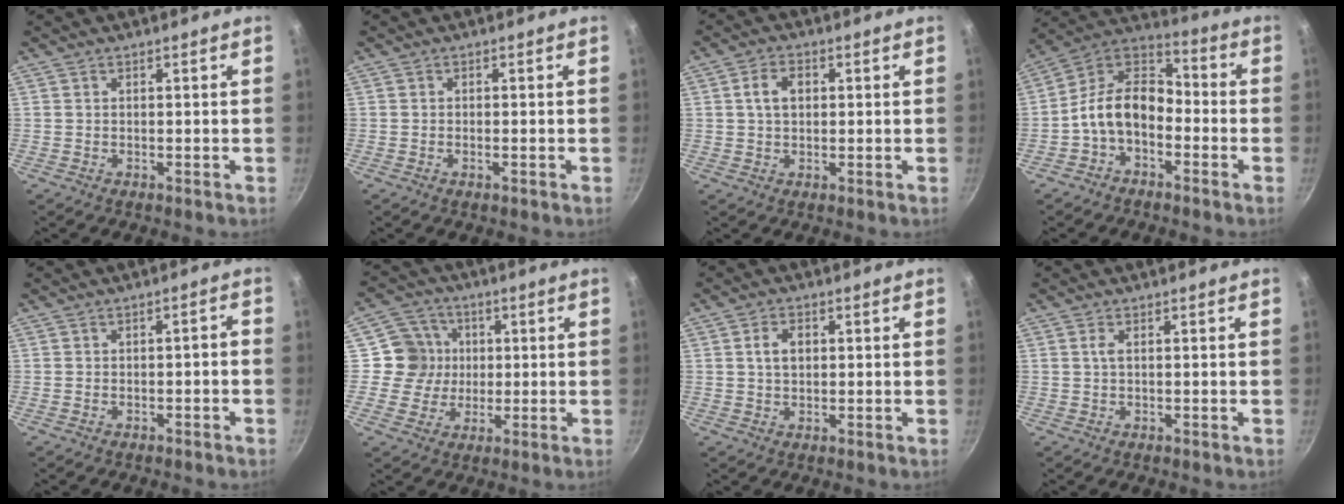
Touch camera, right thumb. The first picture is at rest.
{"total": 1.0, "force": [-0.4, 0.3, 0.8], "torque": [-0.019, 0.004, -0.010]}
{"total": 4.5, "force": [0.8, 3.1, 3.2], "torque": [-0.042, 0.008, 0.010]}
{"total": 12.2, "force": [-3.8, 8.1, 8.4], "torque": [-0.130, 0.062, -0.096]}
{"total": 2.3, "force": [-1.4, 0.9, 1.5], "torque": [-0.025, 0.025, -0.015]}
{"total": 8.3, "force": [0.7, 8.1, 1.6], "torque": [0.014, 0.013, -0.002]}
{"total": 3.7, "force": [0.6, 2.5, 2.6], "torque": [-0.032, 0.005, 0.009]}
{"total": 1.1, "force": [0.2, 0.3, 1.0], "torque": [-0.021, 0.001, 0.005]}